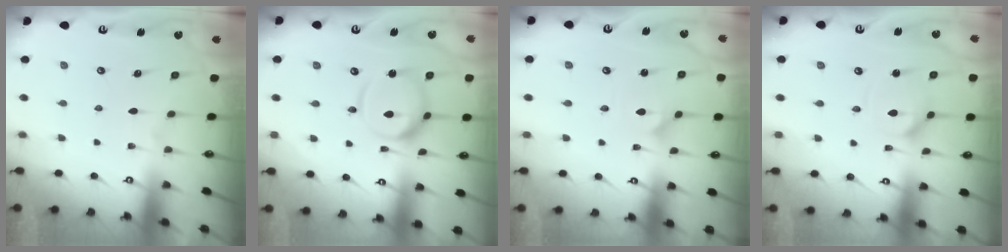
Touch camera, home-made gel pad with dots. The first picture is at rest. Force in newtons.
{"total": 12.0, "press": 11.9, "slide": 1.0}
{"total": 2.2, "press": 2.2, "slide": 0.1}
{"total": 6.7, "press": 6.7, "slide": 0.4}